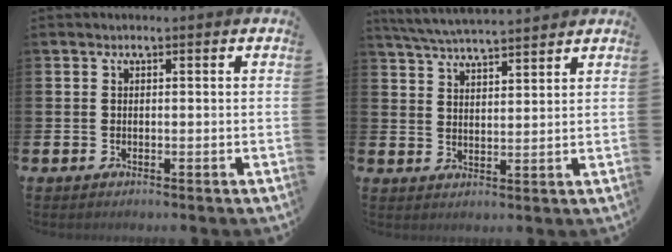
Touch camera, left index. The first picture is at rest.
{"total": 5.4, "force": [5.3, 0.2, 1.1], "torque": [-0.044, -0.023, 0.097]}